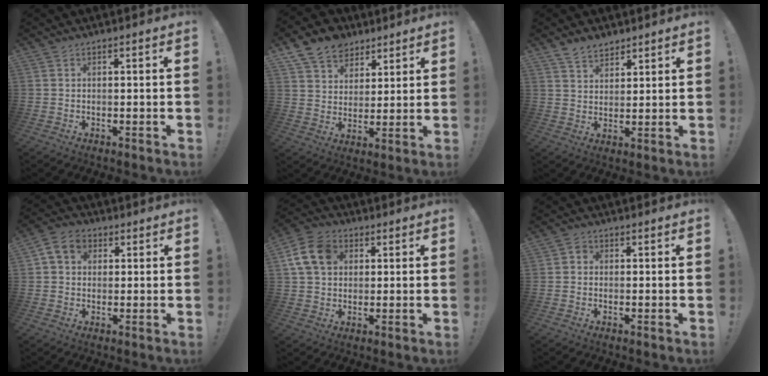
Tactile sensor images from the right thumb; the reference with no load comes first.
{"total": 10.7, "force": [7.0, 7.6, 2.6], "torque": [-0.052, -0.045, 0.142]}
{"total": 6.3, "force": [5.1, 3.1, 1.8], "torque": [-0.034, -0.029, 0.099]}
{"total": 8.6, "force": [2.3, 7.3, 4.0], "torque": [-0.057, 0.006, 0.050]}
{"total": 11.9, "force": [3.7, 9.0, 6.8], "torque": [-0.125, 0.005, 0.080]}
{"total": 1.7, "force": [-0.3, 1.4, 0.8], "torque": [-0.014, 0.006, -0.007]}